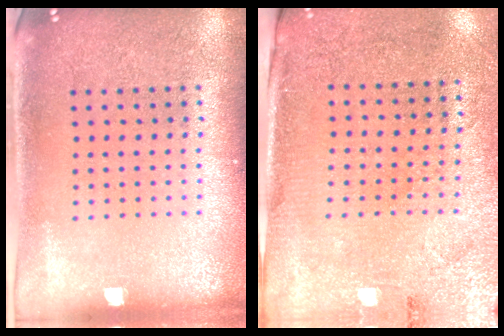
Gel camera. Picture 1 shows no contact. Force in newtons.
{"total": 2.7, "press": 2.4, "slide": 1.3}